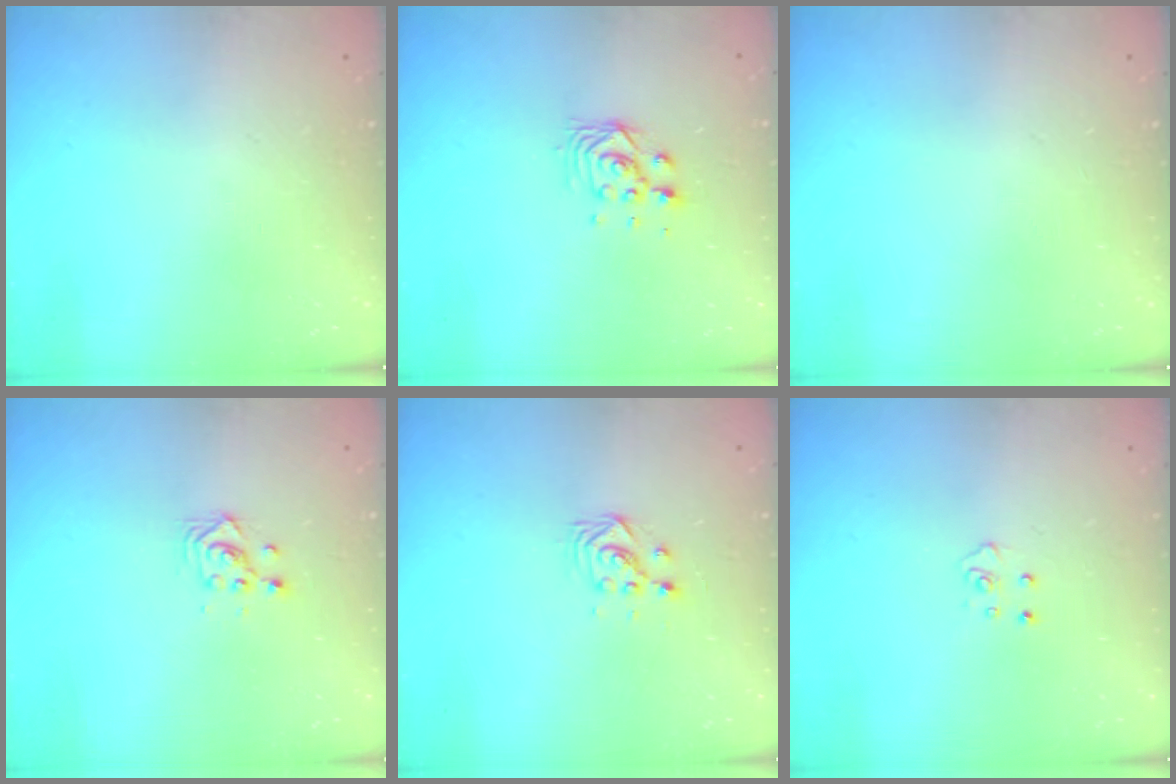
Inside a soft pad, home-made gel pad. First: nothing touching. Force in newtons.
{"total": 3.9, "press": 3.8, "slide": 0.8}
{"total": 0.0}
{"total": 3.2, "press": 3.2, "slide": 0.2}
{"total": 3.5, "press": 3.5, "slide": 0.4}
{"total": 3.8, "press": 3.8, "slide": 0.3}